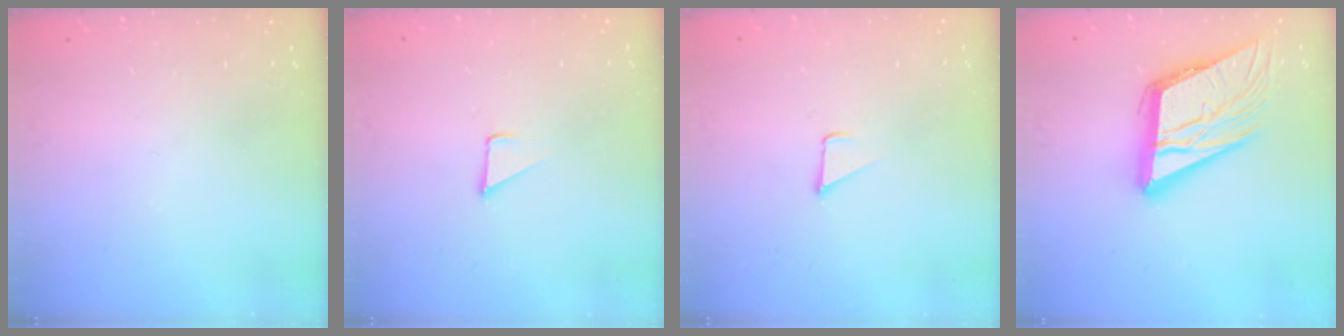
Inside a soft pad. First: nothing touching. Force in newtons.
{"total": 2.8, "press": 2.8, "slide": 0.2}
{"total": 1.7, "press": 1.7, "slide": 0.1}
{"total": 20.0, "press": 19.7, "slide": 3.6}